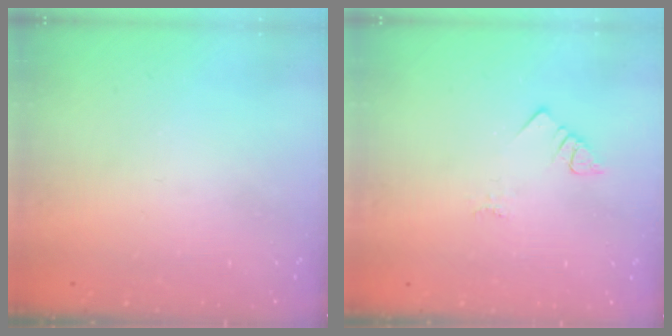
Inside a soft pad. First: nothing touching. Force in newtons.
{"total": 2.0, "press": 2.0, "slide": 0.4}